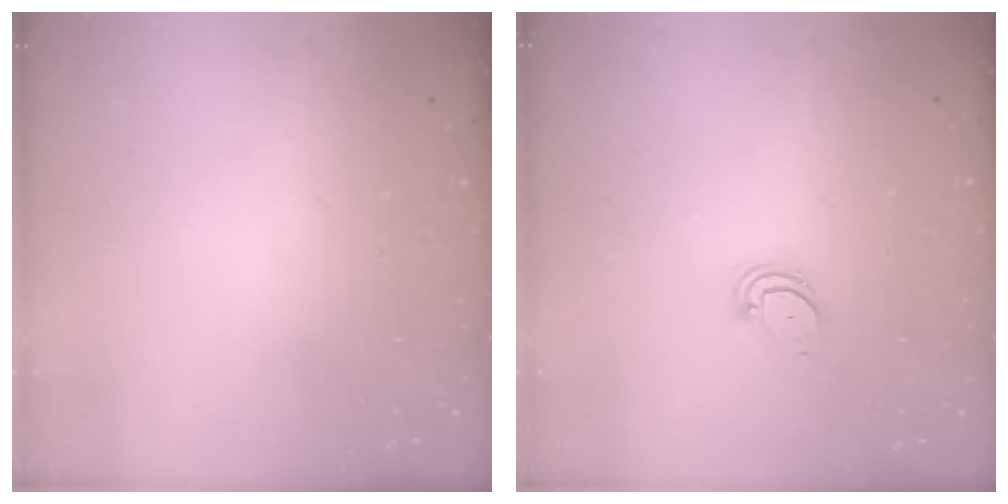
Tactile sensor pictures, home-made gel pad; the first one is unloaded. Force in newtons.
{"total": 3.0, "press": 3.0, "slide": 0.2}